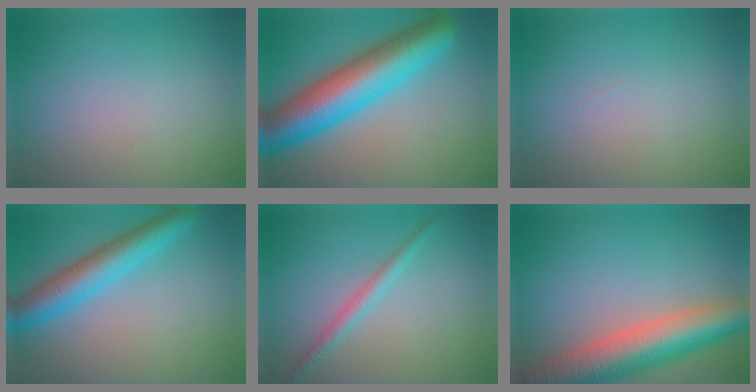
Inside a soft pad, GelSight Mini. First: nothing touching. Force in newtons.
{"total": 10.3, "press": 10.3, "slide": 0.4}
{"total": 0.0}
{"total": 5.3, "press": 5.3, "slide": 0.2}
{"total": 1.8, "press": 1.8, "slide": 0.0}
{"total": 9.3, "press": 9.3, "slide": 0.6}